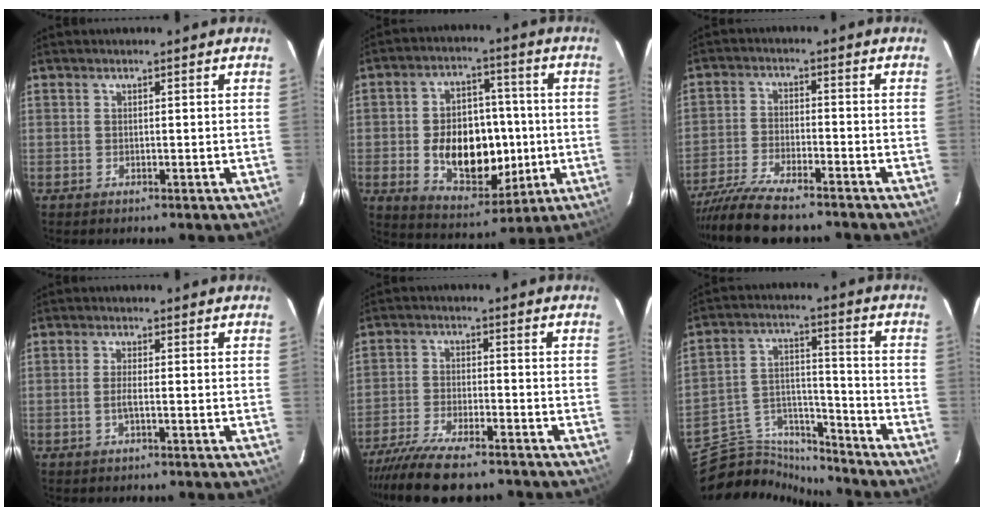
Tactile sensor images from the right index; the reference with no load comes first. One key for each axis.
{"total": 15.9, "fx": -2.2, "fy": 10.9, "fz": 11.4, "tx": -0.217, "ty": 0.013, "tz": -0.010}
{"total": 12.7, "fx": -11.1, "fy": 2.4, "fz": 5.7, "tx": -0.138, "ty": -0.026, "tz": -0.199}
{"total": 2.0, "fx": -0.6, "fy": 0.2, "fz": 1.9, "tx": -0.039, "ty": 0.000, "tz": -0.012}
{"total": 13.0, "fx": -10.9, "fy": 3.2, "fz": 6.2, "tx": -0.144, "ty": -0.023, "tz": -0.189}
{"total": 15.0, "fx": -13.9, "fy": 4.4, "fz": 3.6, "tx": -0.083, "ty": 0.035, "tz": -0.238}